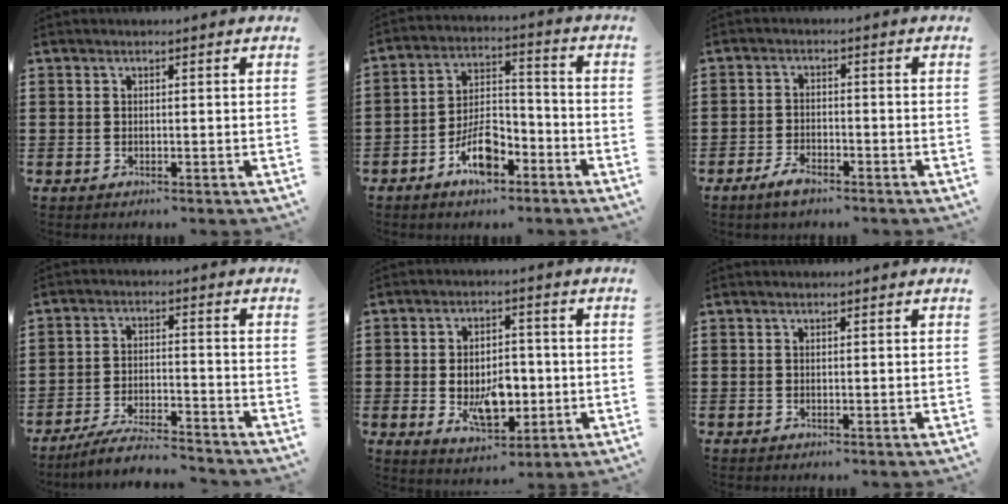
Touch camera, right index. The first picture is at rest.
{"total": 8.3, "force": [-5.0, 3.7, 5.5], "torque": [-0.111, 0.011, -0.092]}
{"total": 2.8, "force": [-2.1, 1.1, 1.5], "torque": [-0.034, 0.006, -0.044]}
{"total": 6.0, "force": [-5.6, 0.2, 2.0], "torque": [-0.045, -0.005, -0.109]}
{"total": 7.8, "force": [-1.2, 4.6, 6.1], "torque": [-0.105, -0.003, -0.029]}
{"total": 0.0}